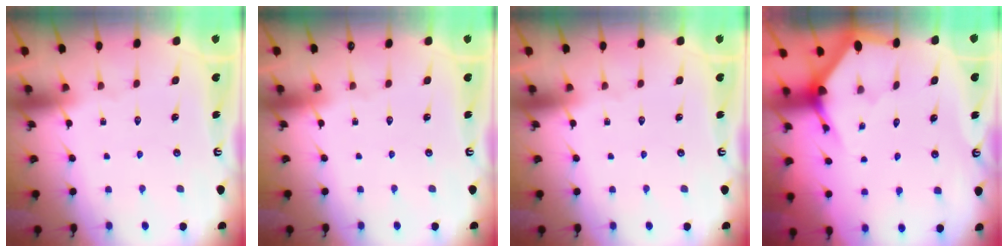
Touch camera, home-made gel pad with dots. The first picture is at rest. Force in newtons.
{"total": 0.0}
{"total": 0.0}
{"total": 2.9, "press": 2.9, "slide": 0.2}